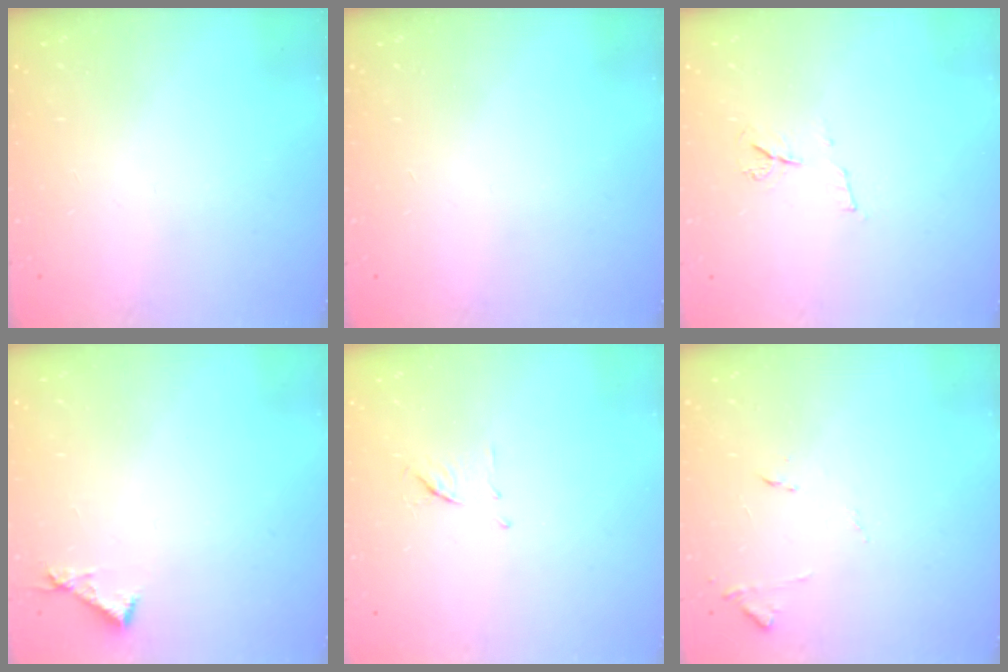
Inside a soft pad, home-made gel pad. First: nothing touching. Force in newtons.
{"total": 0.0}
{"total": 6.5, "press": 6.5, "slide": 0.8}
{"total": 4.2, "press": 4.2, "slide": 0.4}
{"total": 6.4, "press": 6.4, "slide": 0.4}
{"total": 8.2, "press": 8.2, "slide": 0.6}